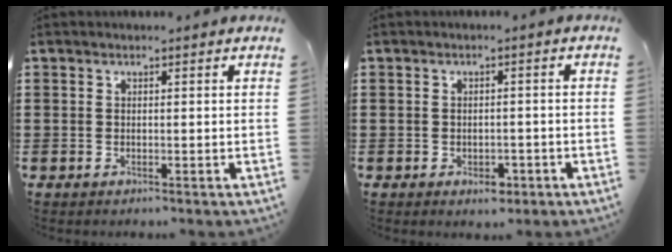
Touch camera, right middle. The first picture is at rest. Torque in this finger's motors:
{"motor_torque": [0.75, 0.00, 0.00, 0.02]}